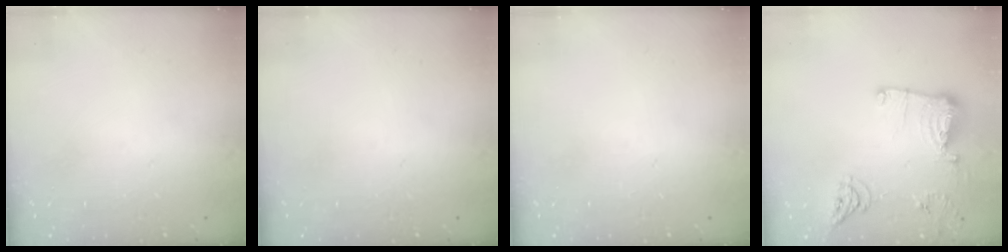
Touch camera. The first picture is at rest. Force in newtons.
{"total": 0.0}
{"total": 0.0}
{"total": 12.9, "press": 12.9, "slide": 0.7}